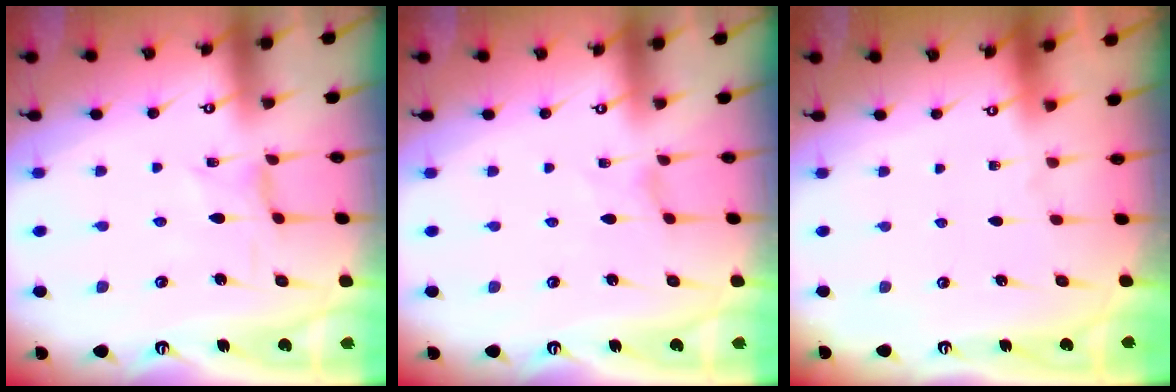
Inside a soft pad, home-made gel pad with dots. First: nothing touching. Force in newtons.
{"total": 0.0}
{"total": 0.0}